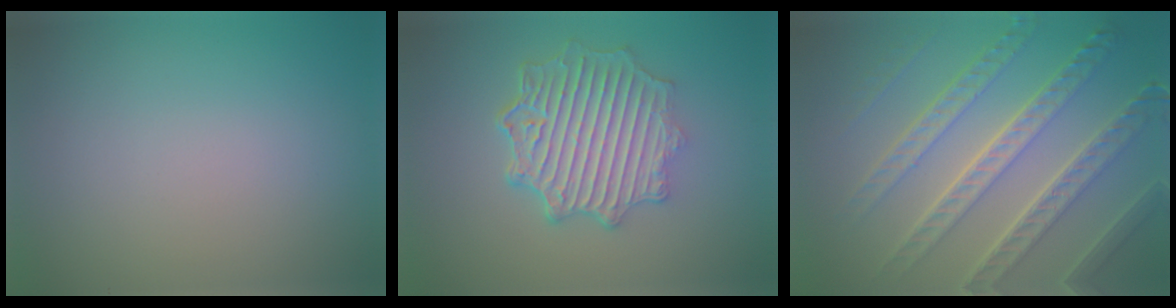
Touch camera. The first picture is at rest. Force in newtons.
{"total": 6.6, "press": 5.2, "slide": 4.0}
{"total": 8.8, "press": 6.3, "slide": 6.2}